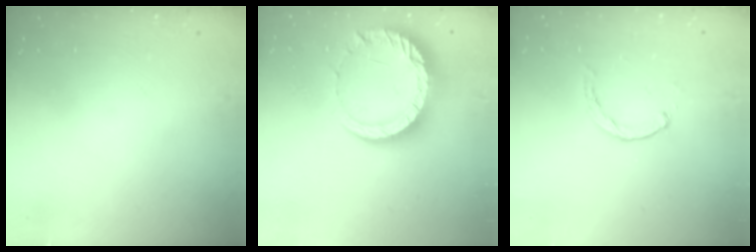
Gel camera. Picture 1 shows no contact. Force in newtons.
{"total": 14.0, "press": 14.0, "slide": 1.2}
{"total": 0.0}